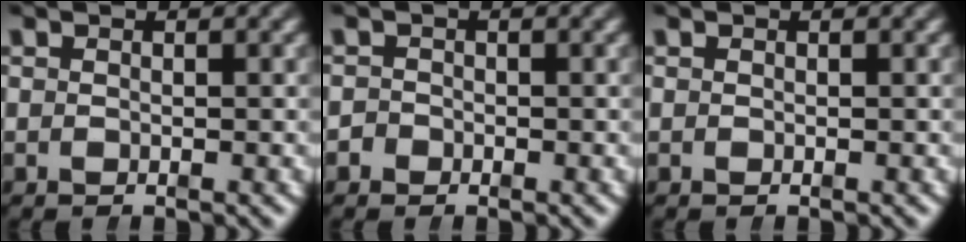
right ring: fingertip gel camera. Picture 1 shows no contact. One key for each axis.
{"total": 1.2, "fx": -0.8, "fy": 0.9, "fz": -0.2, "tx": 0.002, "ty": -0.006, "tz": -0.015}
{"total": 0.0}